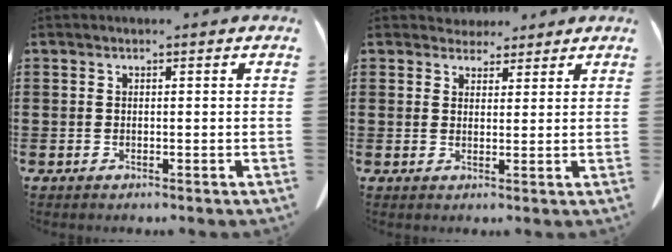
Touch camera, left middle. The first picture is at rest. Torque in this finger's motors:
{"motor_torque": [0.32, 0.03, 0.16, 0.04]}